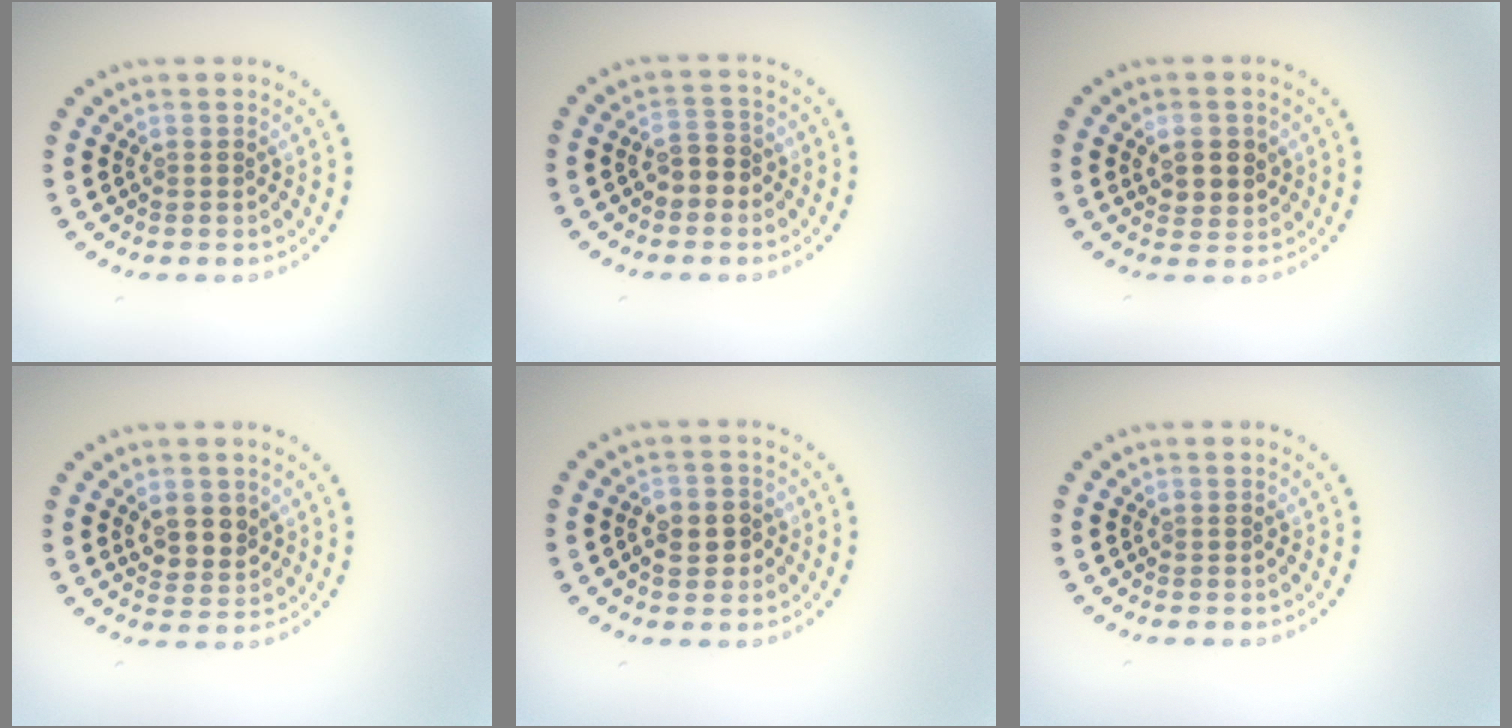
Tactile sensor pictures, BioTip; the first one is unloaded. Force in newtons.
{"total": 2.4, "press": 2.3, "slide": 0.8}
{"total": 2.6, "press": 2.6, "slide": 0.6}
{"total": 2.7, "press": 2.5, "slide": 1.0}
{"total": 2.8, "press": 2.7, "slide": 0.6}
{"total": 0.0}